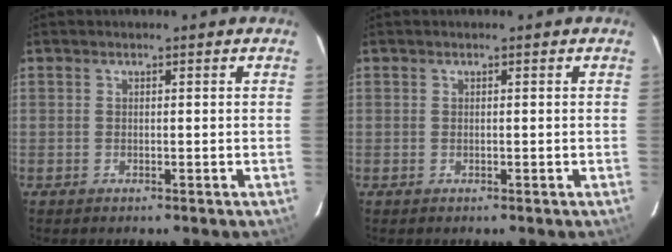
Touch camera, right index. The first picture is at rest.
{"total": 0.0}